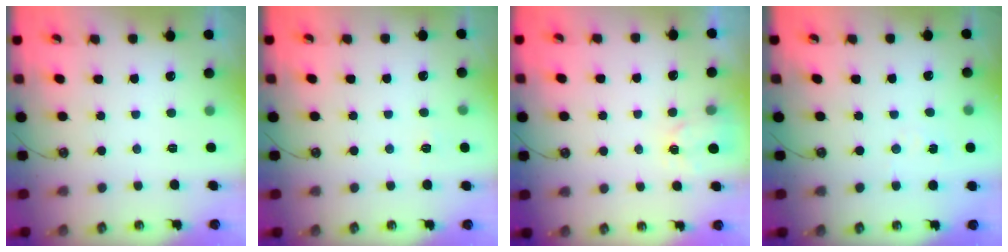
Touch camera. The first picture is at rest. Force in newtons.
{"total": 3.7, "press": 3.7, "slide": 0.4}
{"total": 4.0, "press": 4.0, "slide": 0.5}
{"total": 4.4, "press": 4.4, "slide": 0.4}